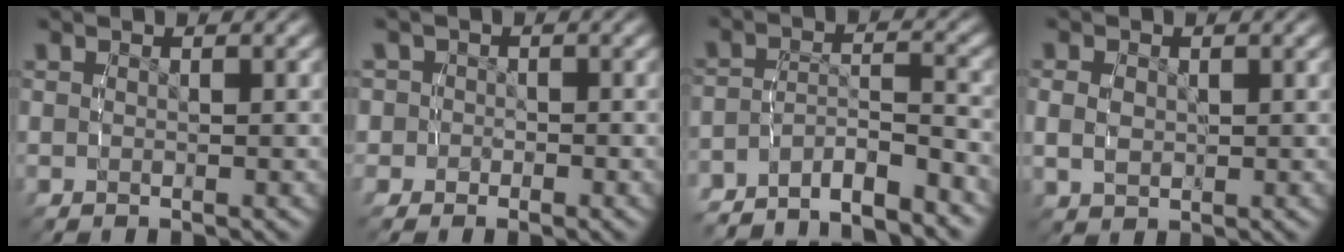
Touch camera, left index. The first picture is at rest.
{"total": 3.1, "force": [-0.7, 3.0, 0.1], "torque": [-0.015, -0.003, -0.020]}
{"total": 7.8, "force": [-7.1, 2.6, 2.1], "torque": [-0.034, -0.025, -0.110]}
{"total": 2.6, "force": [0.4, 2.1, 1.5], "torque": [-0.032, -0.009, 0.017]}